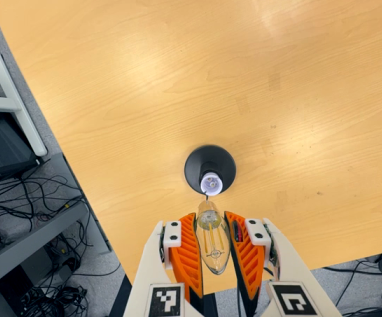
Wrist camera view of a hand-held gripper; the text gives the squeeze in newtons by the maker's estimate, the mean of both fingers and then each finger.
{"total": 22.8, "left": 24.9, "right": 20.7}